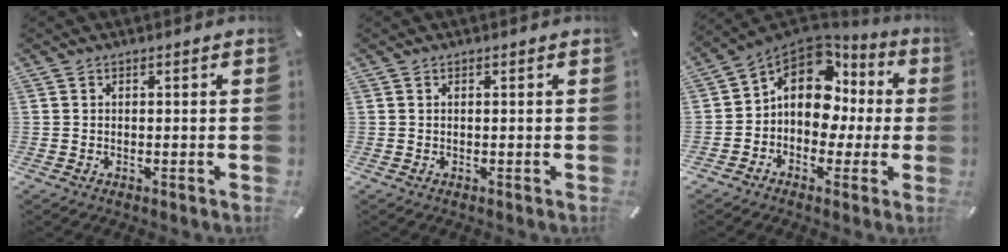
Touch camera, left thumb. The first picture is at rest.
{"total": 0.0}
{"total": 12.5, "force": [2.7, 9.7, 7.5], "torque": [-0.139, -0.022, 0.049]}